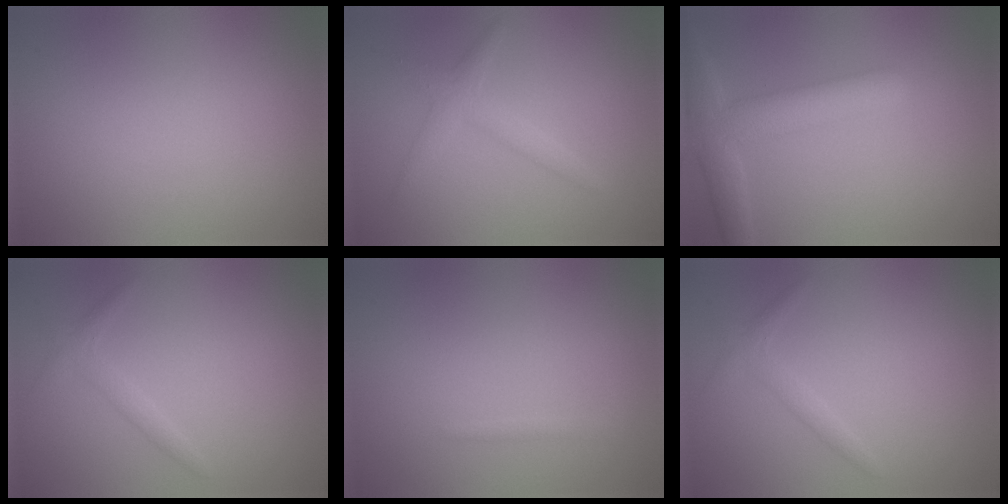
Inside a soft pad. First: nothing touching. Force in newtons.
{"total": 2.0, "press": 2.0, "slide": 0.1}
{"total": 4.7, "press": 4.7, "slide": 0.3}
{"total": 1.3, "press": 1.3, "slide": 0.0}
{"total": 0.6, "press": 0.6, "slide": 0.0}
{"total": 1.3, "press": 1.3, "slide": 0.0}